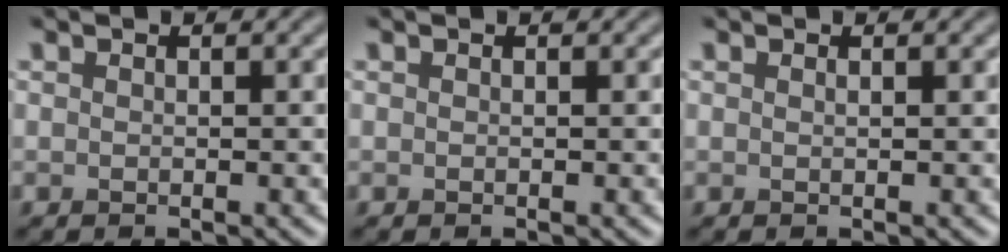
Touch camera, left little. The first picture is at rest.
{"total": 0.0}
{"total": 0.0}